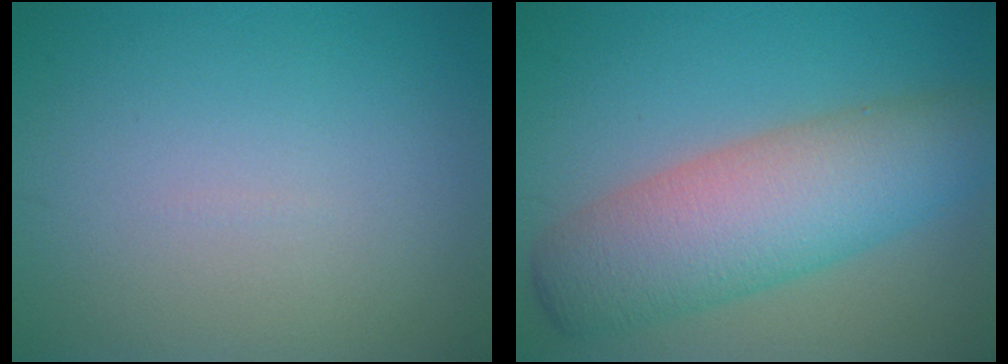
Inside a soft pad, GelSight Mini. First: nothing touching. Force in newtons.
{"total": 8.3, "press": 8.3, "slide": 0.2}